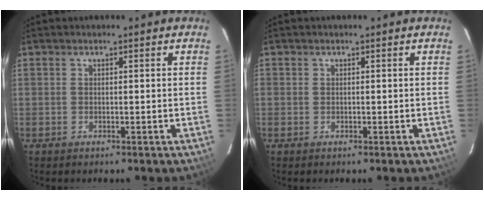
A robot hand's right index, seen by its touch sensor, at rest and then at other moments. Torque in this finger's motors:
{"motor_torque": [0.68, 0.23, 0.02, 0.05]}